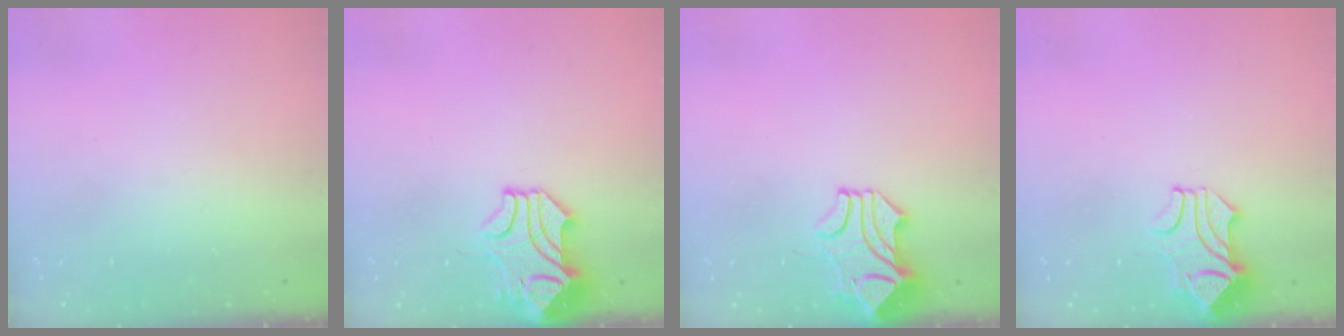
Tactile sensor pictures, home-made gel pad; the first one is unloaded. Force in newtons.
{"total": 3.8, "press": 3.6, "slide": 1.0}
{"total": 2.4, "press": 2.2, "slide": 1.1}
{"total": 1.9, "press": 1.5, "slide": 1.2}